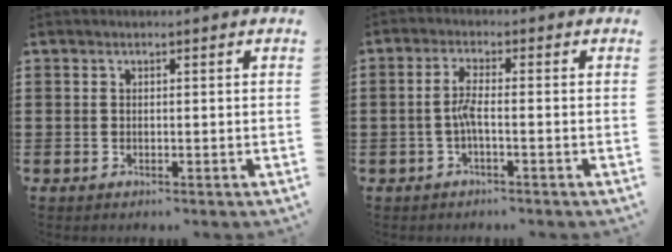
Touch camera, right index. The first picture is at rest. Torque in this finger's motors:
{"motor_torque": [0.70, -0.68, 0.30, 0.12]}